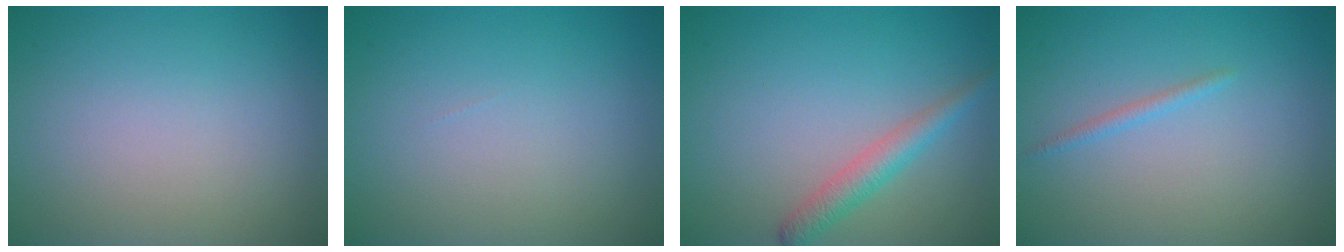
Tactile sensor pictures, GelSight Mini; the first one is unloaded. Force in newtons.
{"total": 0.0}
{"total": 2.5, "press": 2.5, "slide": 0.1}
{"total": 0.8, "press": 0.8, "slide": 0.1}